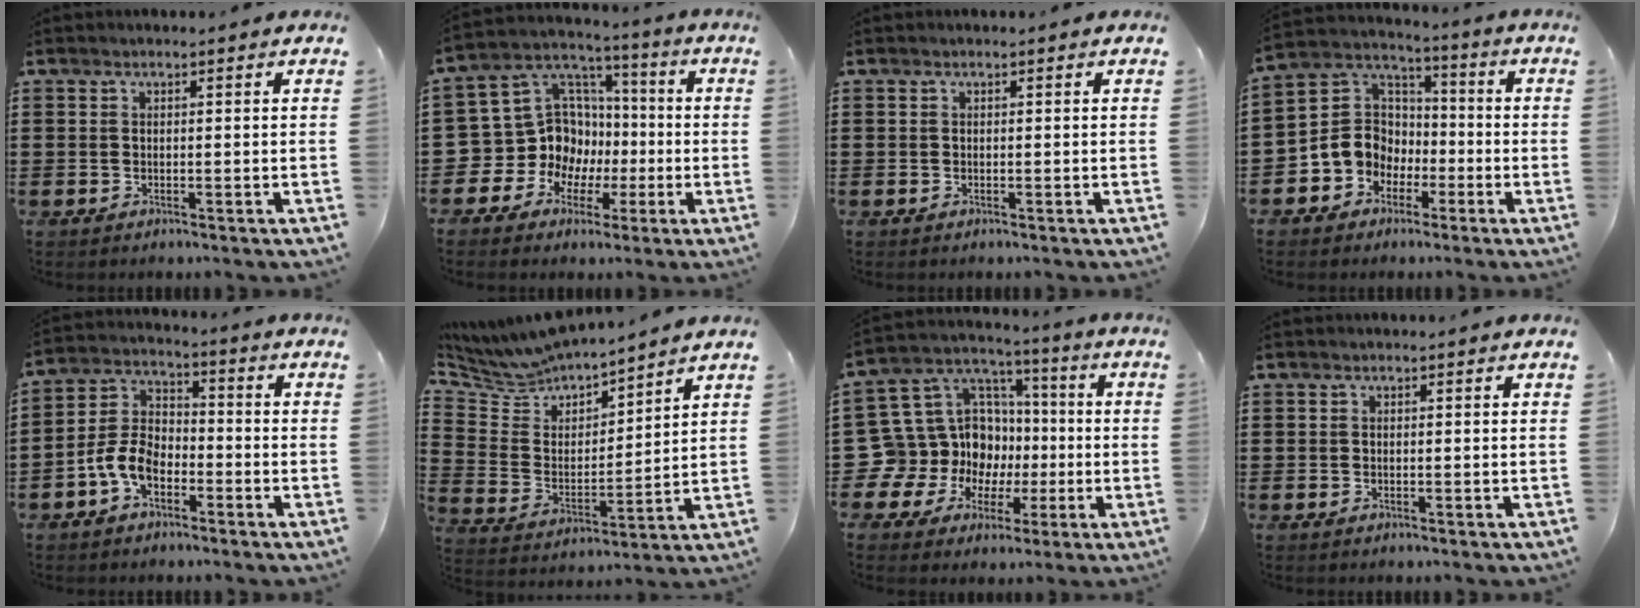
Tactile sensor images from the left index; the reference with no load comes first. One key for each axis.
{"total": 11.7, "fx": -0.9, "fy": 10.9, "fz": 4.1, "tx": -0.143, "ty": -0.012, "tz": -0.009}
{"total": 0.0}
{"total": 8.0, "fx": -2.4, "fy": 7.3, "fz": 2.2, "tx": -0.087, "ty": 0.006, "tz": -0.051}
{"total": 6.6, "fx": -3.6, "fy": 3.8, "fz": 4.0, "tx": -0.114, "ty": 0.005, "tz": -0.079}
{"total": 6.6, "fx": 6.4, "fy": 1.6, "fz": 0.4, "tx": -0.053, "ty": -0.051, "tz": 0.110}
{"total": 14.8, "fx": -1.8, "fy": 13.9, "fz": 4.6, "tx": -0.146, "ty": -0.019, "tz": -0.001}
{"total": 0.0}